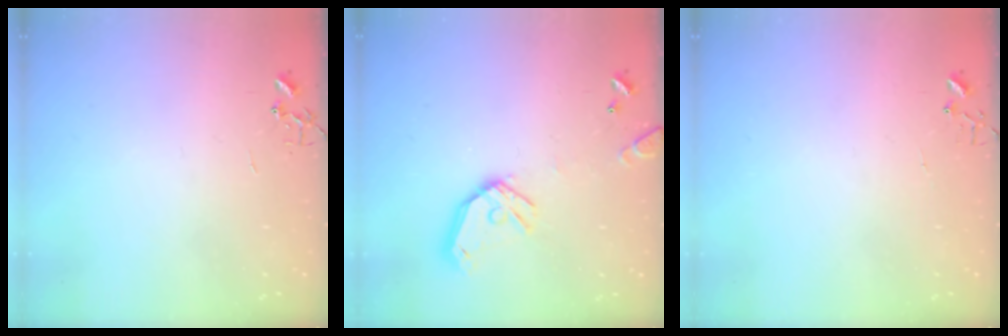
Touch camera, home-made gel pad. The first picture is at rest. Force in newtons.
{"total": 14.4, "press": 14.2, "slide": 2.1}
{"total": 5.0, "press": 5.0, "slide": 0.4}